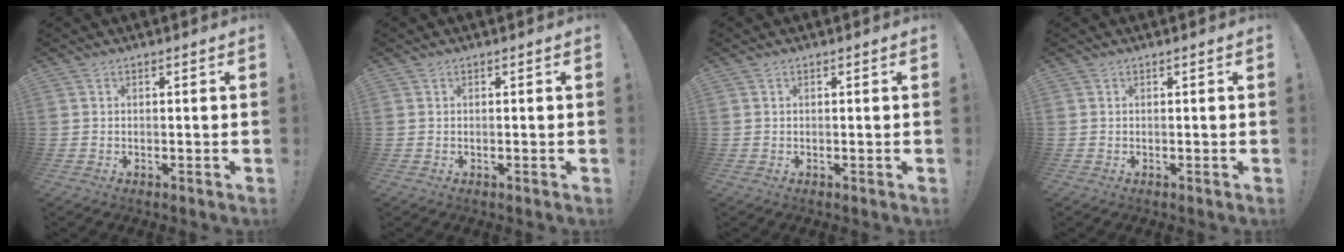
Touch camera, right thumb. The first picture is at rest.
{"total": 0.0}
{"total": 0.0}
{"total": 0.0}